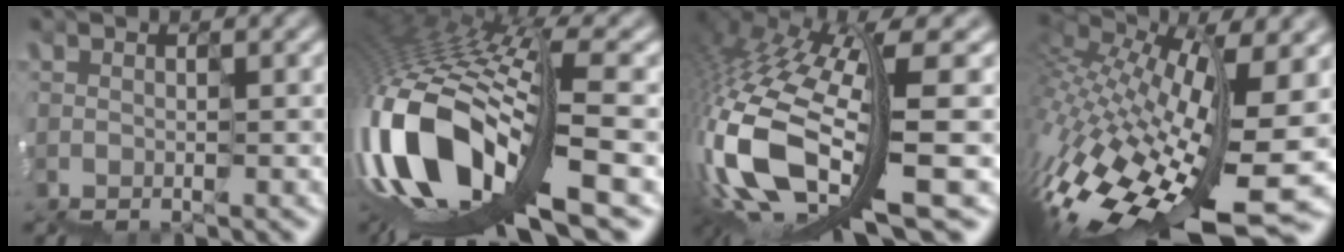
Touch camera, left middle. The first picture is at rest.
{"total": 12.8, "force": [-4.1, 5.0, 11.1], "torque": [-0.261, 0.019, -0.080]}
{"total": 11.4, "force": [-3.1, 4.0, 10.3], "torque": [-0.256, -0.006, -0.040]}
{"total": 12.0, "force": [-3.3, 4.3, 10.7], "torque": [-0.235, 0.003, -0.050]}